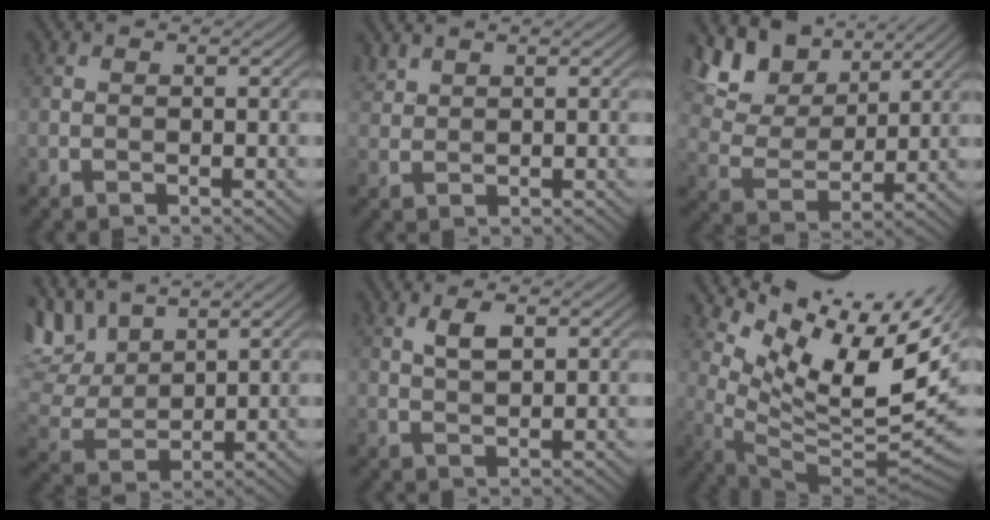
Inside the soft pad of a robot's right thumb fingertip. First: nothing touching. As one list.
[{"total": 1.9, "force": [1.7, 0.6, 0.6], "torque": [-0.018, 0.006, 0.043]}, {"total": 11.7, "force": [7.8, 6.2, 6.2], "torque": [-0.171, 0.000, 0.148]}, {"total": 9.3, "force": [6.4, 3.8, 5.6], "torque": [-0.158, 0.014, 0.122]}, {"total": 2.7, "force": [1.2, 1.1, 2.2], "torque": [-0.047, 0.001, 0.026]}, {"total": 15.0, "force": [7.3, 5.4, 11.9], "torque": [-0.195, 0.002, 0.147]}]